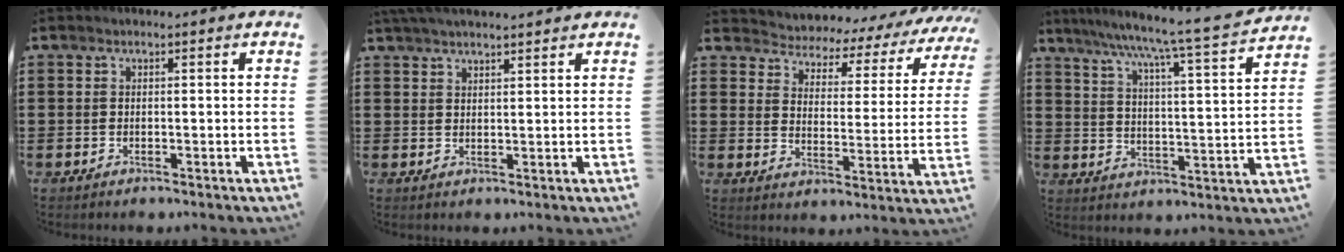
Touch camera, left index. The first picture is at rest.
{"total": 2.7, "force": [2.6, 0.0, 0.7], "torque": [-0.020, 0.000, 0.050]}
{"total": 3.0, "force": [2.8, 0.8, -0.3], "torque": [-0.020, -0.029, 0.038]}
{"total": 7.0, "force": [6.0, -1.1, 3.5], "torque": [-0.085, -0.054, 0.089]}